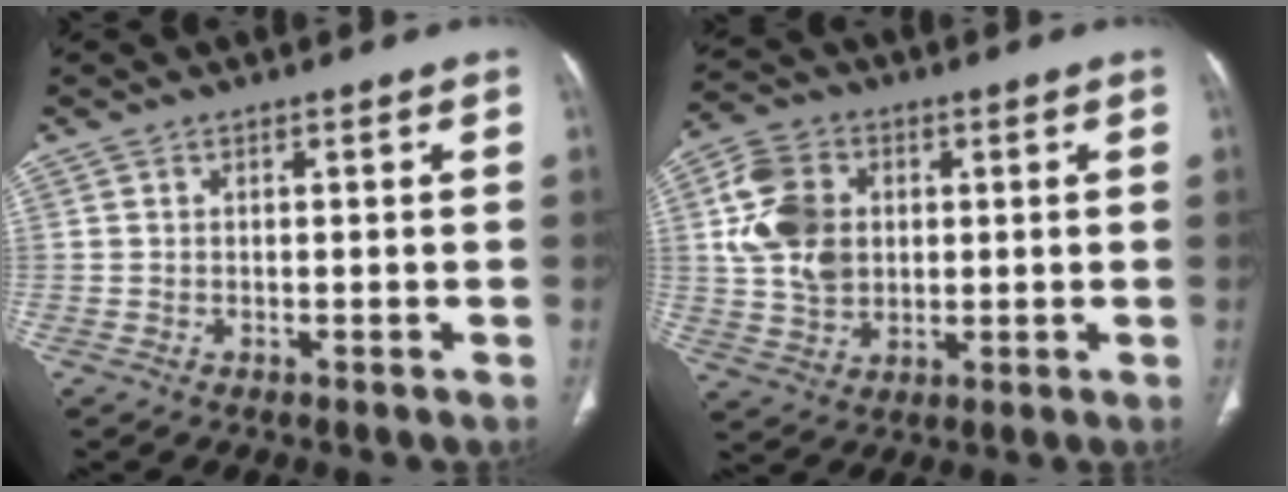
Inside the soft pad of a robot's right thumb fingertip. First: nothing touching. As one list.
[{"total": 12.1, "force": [2.0, 9.3, 7.5], "torque": [-0.127, 0.001, 0.039]}]